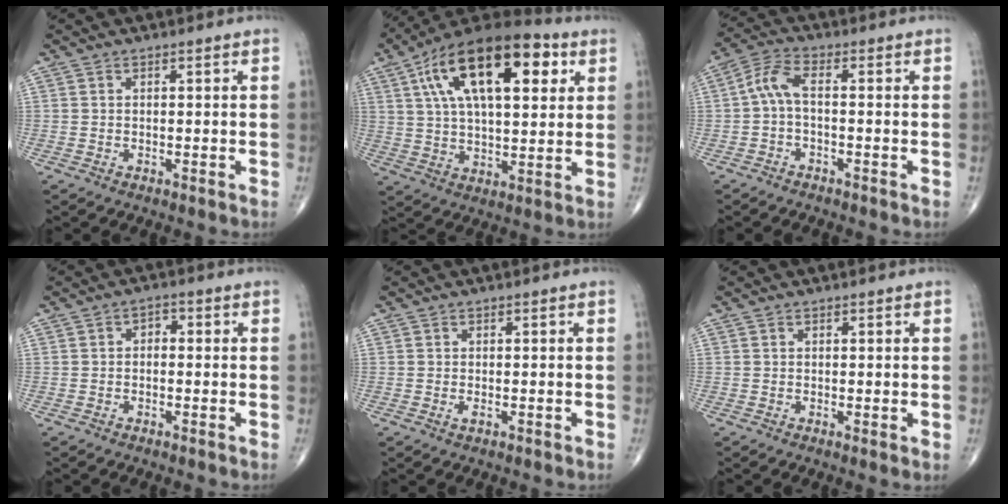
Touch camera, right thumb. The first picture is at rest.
{"total": 23.3, "force": [8.5, 10.6, 18.9], "torque": [-0.308, 0.005, 0.138]}
{"total": 4.9, "force": [-0.6, 1.9, 4.5], "torque": [-0.099, 0.021, -0.021]}
{"total": 1.7, "force": [0.0, 1.2, 1.3], "torque": [-0.009, 0.005, -0.007]}
{"total": 0.8, "force": [-0.3, 0.3, 0.7], "torque": [-0.010, -0.001, -0.006]}
{"total": 0.8, "force": [0.1, 0.2, 0.8], "torque": [-0.013, -0.004, 0.000]}